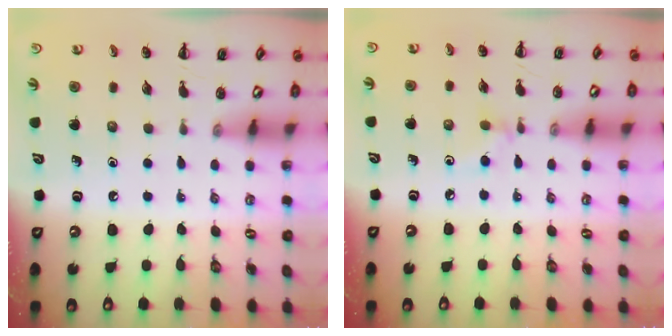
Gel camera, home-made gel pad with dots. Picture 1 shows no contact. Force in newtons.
{"total": 3.2, "press": 3.1, "slide": 1.0}